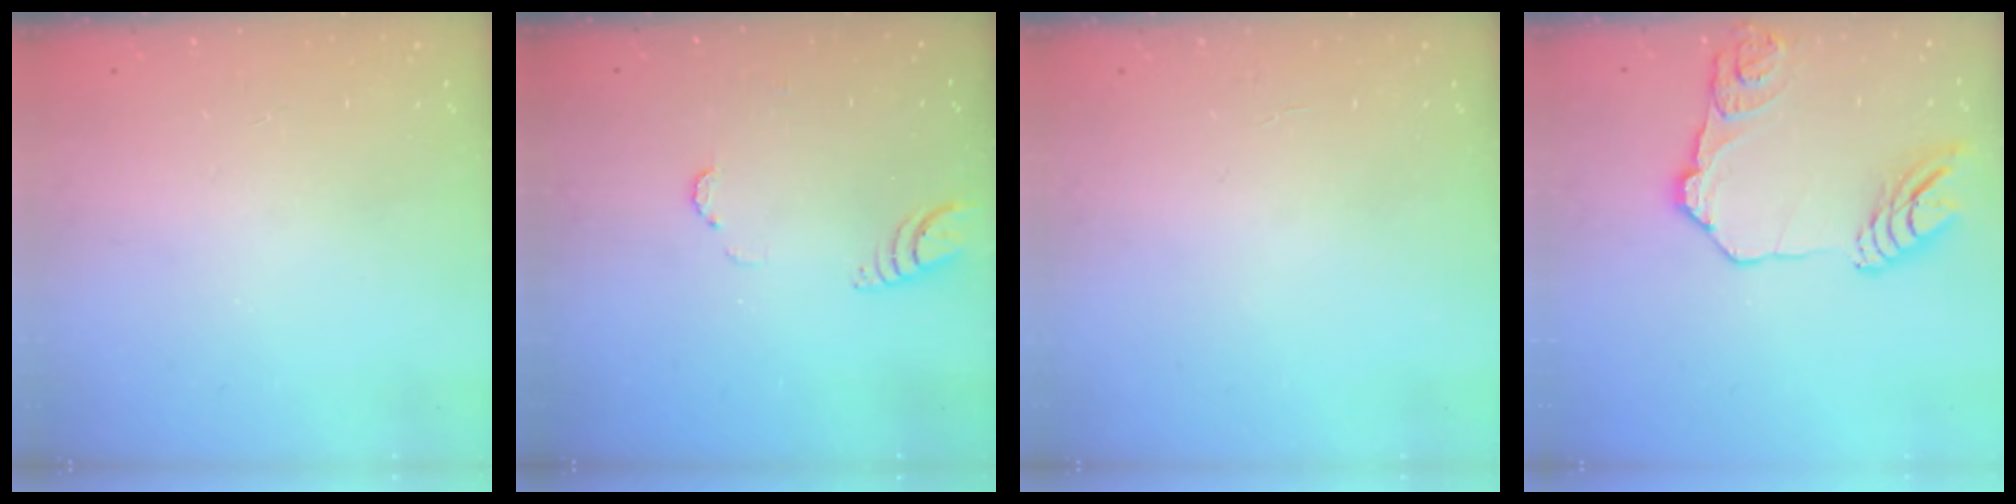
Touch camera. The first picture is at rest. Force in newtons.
{"total": 3.3, "press": 3.3, "slide": 0.3}
{"total": 1.1, "press": 1.1, "slide": 0.2}
{"total": 16.0, "press": 15.9, "slide": 1.7}